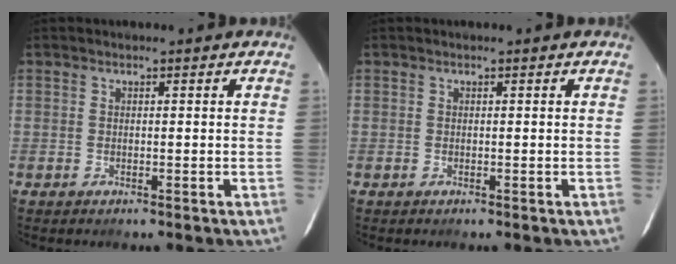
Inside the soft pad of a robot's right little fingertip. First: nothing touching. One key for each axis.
{"total": 0.0}